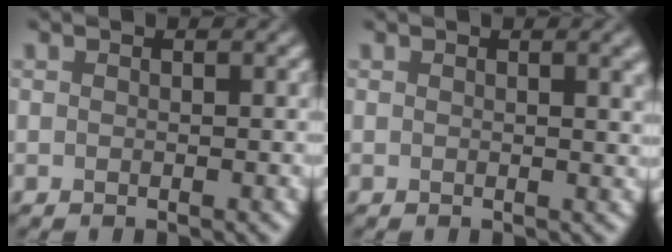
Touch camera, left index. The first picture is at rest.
{"total": 2.2, "force": [0.9, 0.8, 1.8], "torque": [-0.009, 0.005, 0.009]}